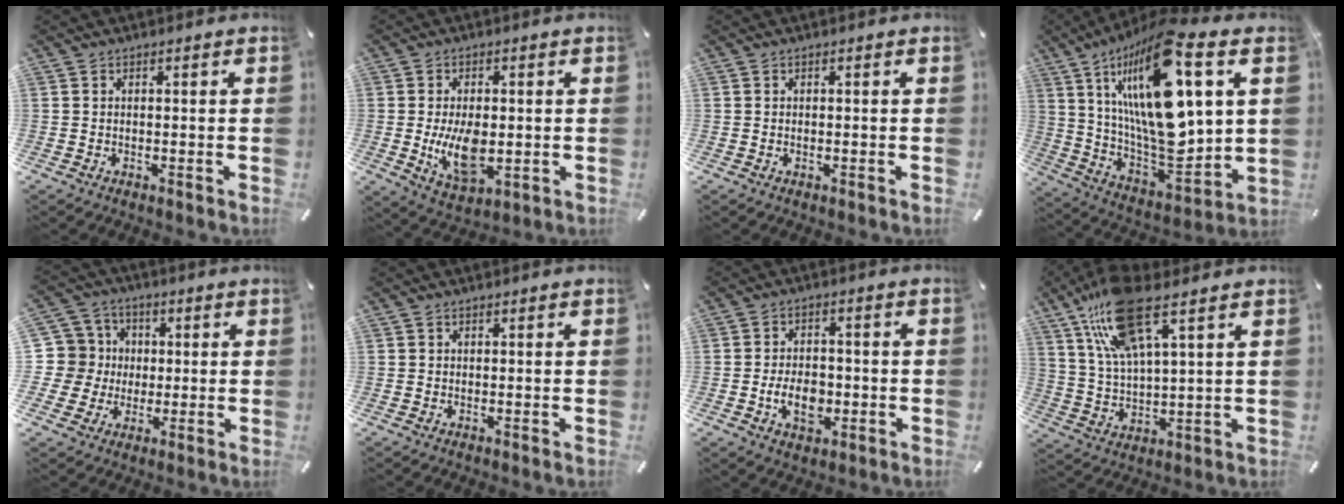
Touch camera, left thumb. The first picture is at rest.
{"total": 10.5, "force": [-1.0, 6.1, 8.5], "torque": [-0.163, -0.017, -0.017]}
{"total": 0.0}
{"total": 27.8, "force": [9.8, 10.0, 24.0], "torque": [-0.472, -0.075, 0.157]}
{"total": 10.8, "force": [0.2, 10.7, 1.4], "torque": [-0.049, 0.003, 0.008]}
{"total": 0.0}
{"total": 7.7, "force": [-1.7, 5.3, 5.3], "torque": [-0.107, 0.002, -0.032]}
{"total": 18.0, "force": [11.0, 5.6, 13.2], "torque": [-0.270, -0.034, 0.188]}